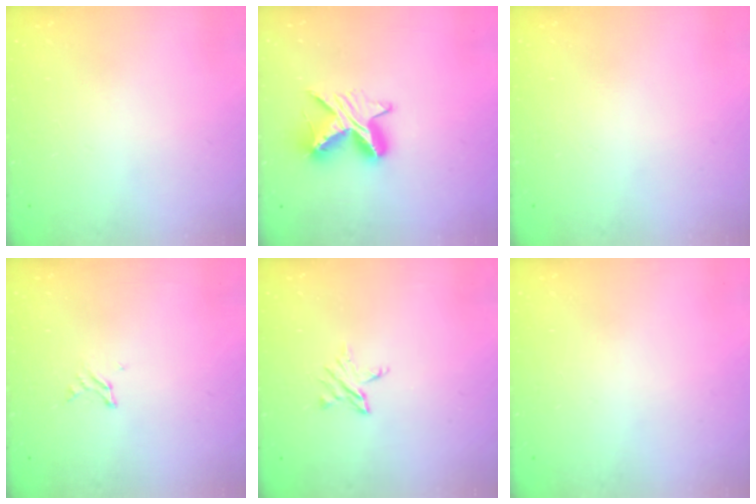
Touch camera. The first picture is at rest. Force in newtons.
{"total": 9.6, "press": 9.5, "slide": 0.6}
{"total": 0.0}
{"total": 2.2, "press": 2.2, "slide": 0.3}
{"total": 3.8, "press": 3.7, "slide": 0.4}
{"total": 0.0}